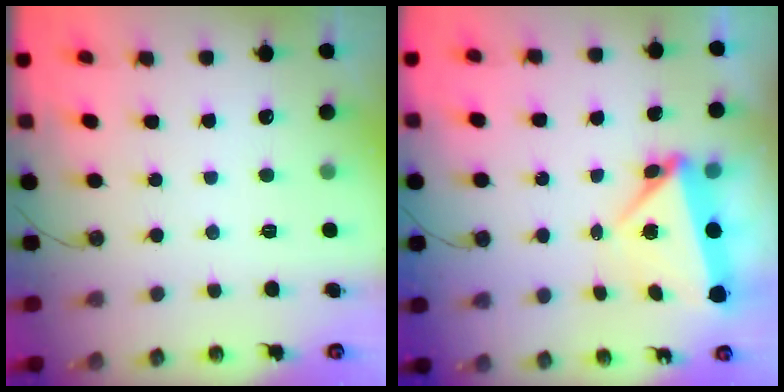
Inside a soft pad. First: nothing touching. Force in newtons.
{"total": 6.0, "press": 5.6, "slide": 2.3}